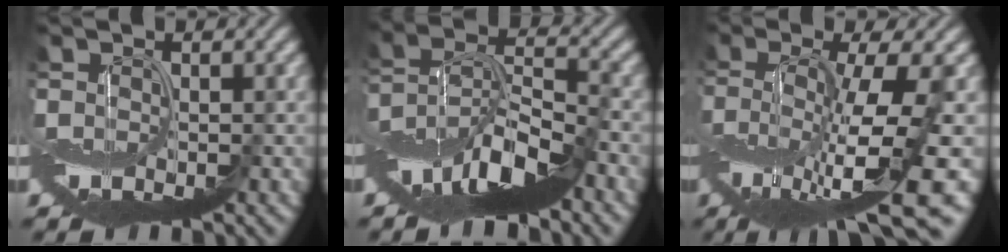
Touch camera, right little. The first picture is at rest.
{"total": 9.5, "force": [-5.9, 3.0, 6.8], "torque": [-0.118, 0.006, -0.120]}
{"total": 10.2, "force": [-3.5, 2.1, 9.4], "torque": [-0.170, -0.012, -0.059]}